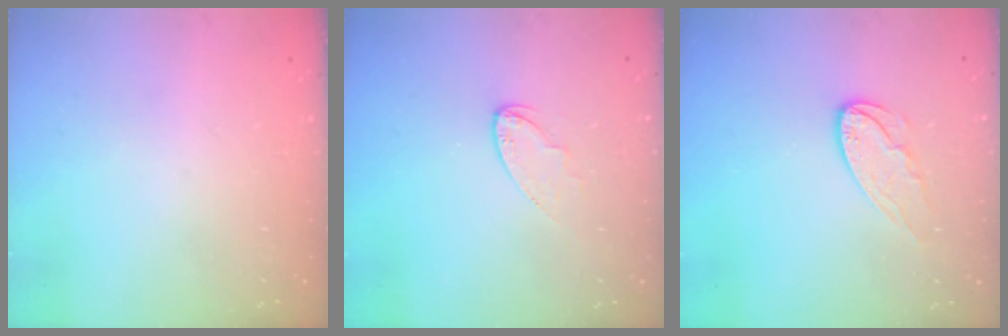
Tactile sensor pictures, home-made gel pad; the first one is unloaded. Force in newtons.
{"total": 5.3, "press": 5.3, "slide": 0.5}
{"total": 7.5, "press": 7.5, "slide": 0.3}